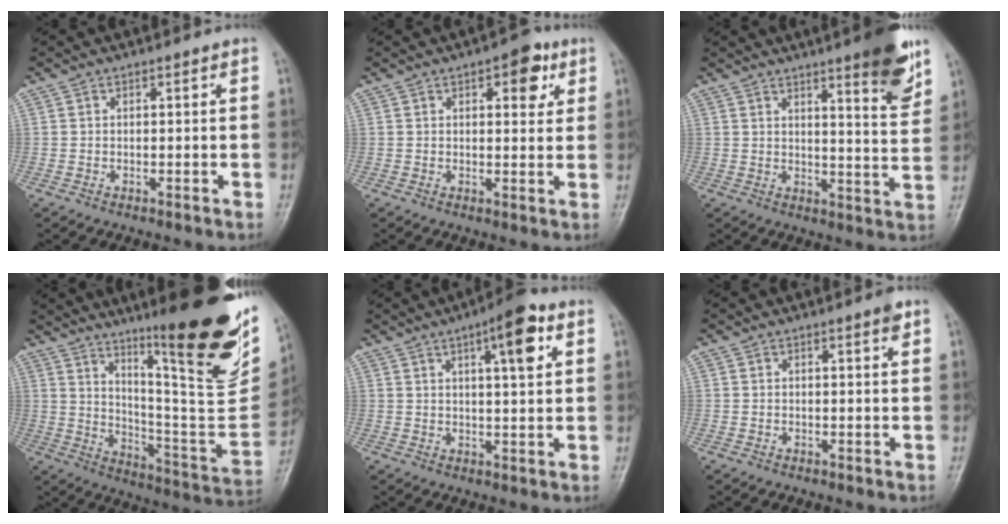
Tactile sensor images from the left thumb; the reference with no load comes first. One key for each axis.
{"total": 6.4, "fx": 3.0, "fy": 3.1, "fz": 4.8, "tx": -0.035, "ty": -0.008, "tz": 0.032}
{"total": 10.6, "fx": 6.7, "fy": 1.5, "fz": 8.1, "tx": -0.090, "ty": -0.043, "tz": 0.090}
{"total": 27.7, "fx": 16.1, "fy": 4.7, "fz": 22.1, "tx": -0.290, "ty": -0.074, "tz": 0.254}
{"total": 8.9, "fx": 3.9, "fy": 2.3, "fz": 7.6, "tx": -0.102, "ty": -0.006, "tz": 0.052}
{"total": 1.4, "fx": 0.9, "fy": 0.1, "fz": 1.1, "tx": -0.017, "ty": -0.003, "tz": 0.011}